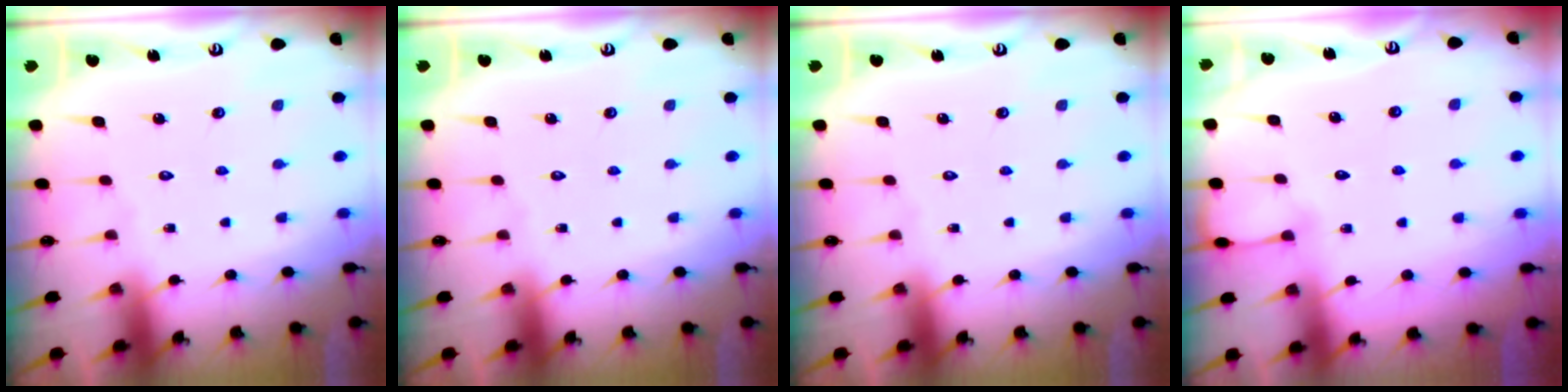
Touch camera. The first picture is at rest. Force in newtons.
{"total": 0.0}
{"total": 0.0}
{"total": 3.5, "press": 3.5, "slide": 0.5}